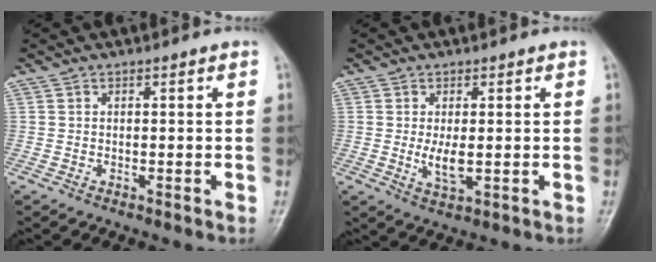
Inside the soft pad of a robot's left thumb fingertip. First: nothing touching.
{"total": 4.4, "force": [0.1, 1.8, 4.0], "torque": [-0.068, -0.012, 0.007]}